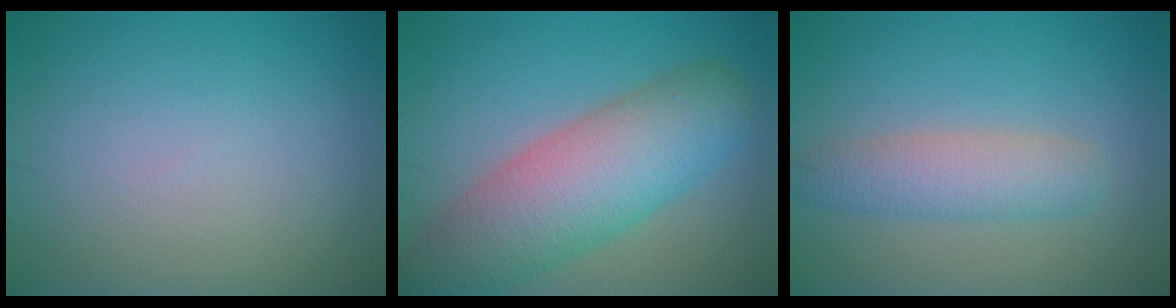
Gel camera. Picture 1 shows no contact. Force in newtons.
{"total": 8.9, "press": 8.9, "slide": 0.6}
{"total": 3.5, "press": 3.5, "slide": 0.2}